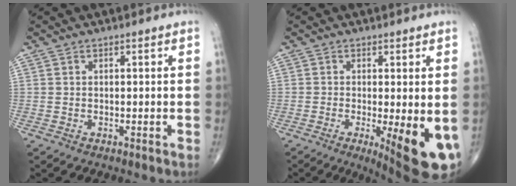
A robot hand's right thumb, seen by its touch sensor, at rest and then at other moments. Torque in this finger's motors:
{"motor_torque": [1.47, 2.88, 0.35, -0.39, 0.35]}